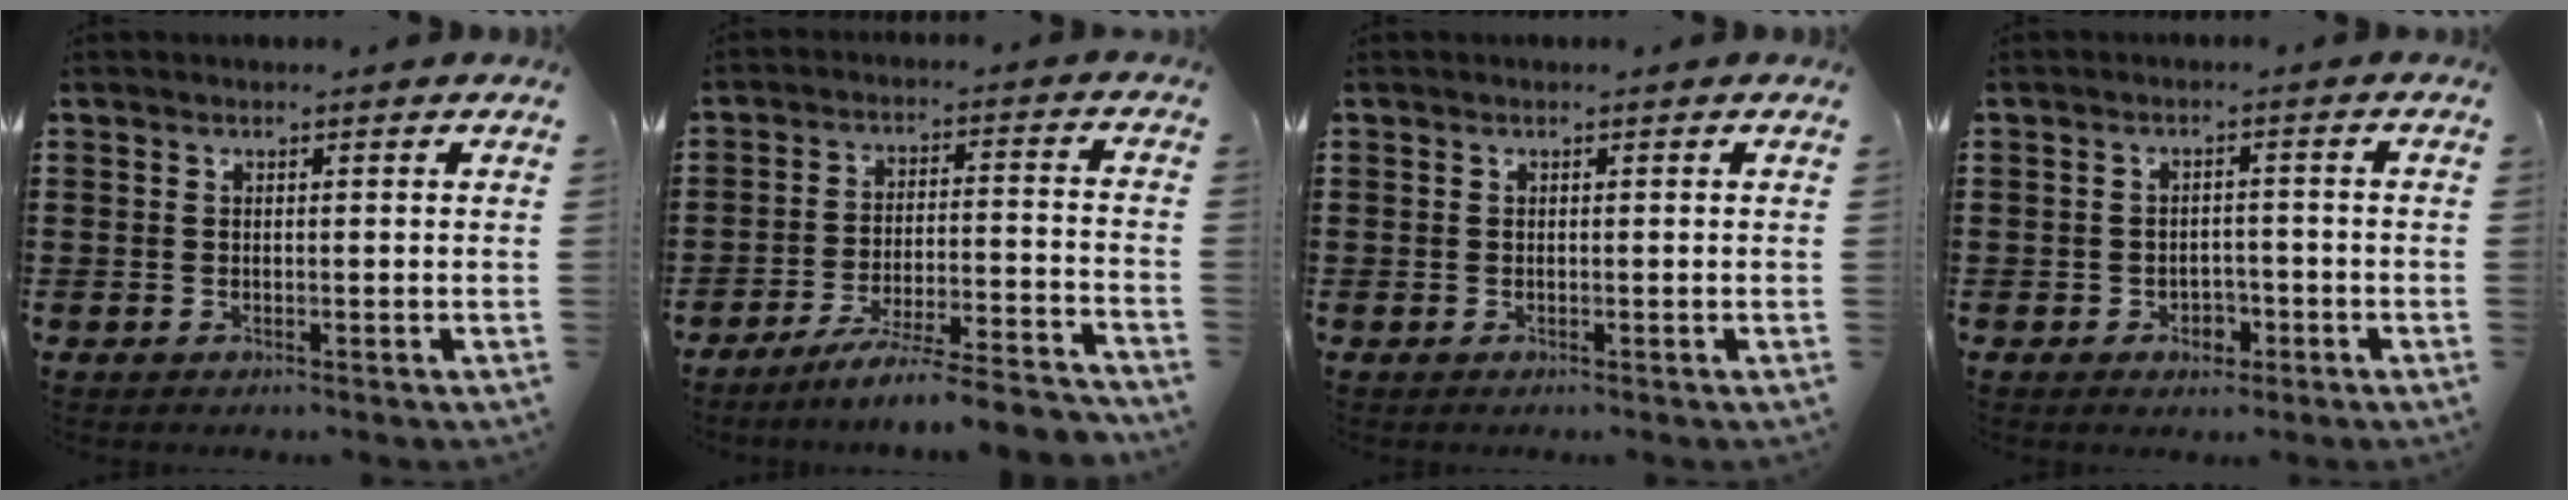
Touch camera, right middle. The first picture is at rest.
{"total": 7.4, "force": [-6.7, -0.4, 3.0], "torque": [-0.052, -0.006, -0.128]}
{"total": 0.0}
{"total": 2.3, "force": [-1.4, 1.5, 1.0], "torque": [-0.023, 0.002, -0.030]}